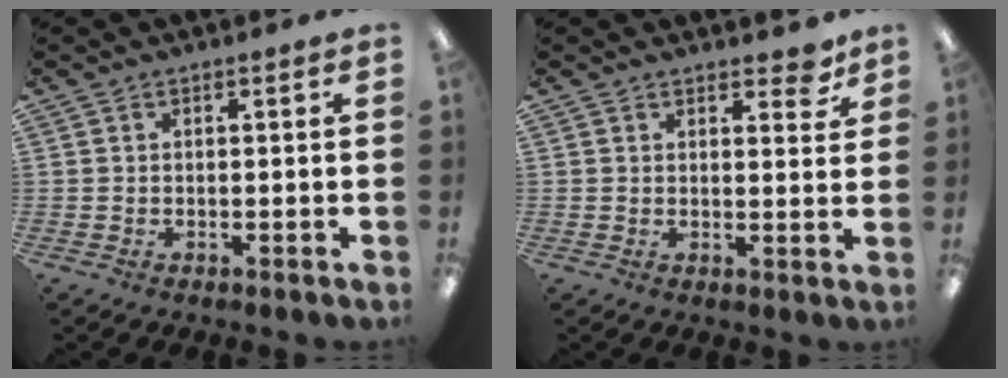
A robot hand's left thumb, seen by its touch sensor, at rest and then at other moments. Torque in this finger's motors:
{"motor_torque": [-0.05, -0.01, -0.12, -0.11, -0.01]}